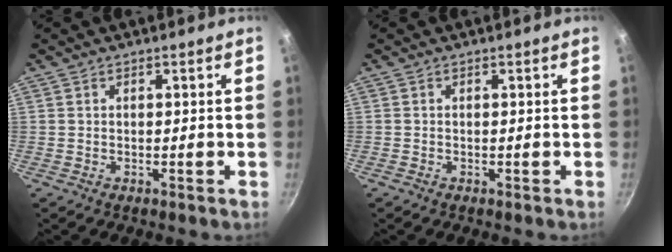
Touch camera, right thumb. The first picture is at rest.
{"total": 0.0}